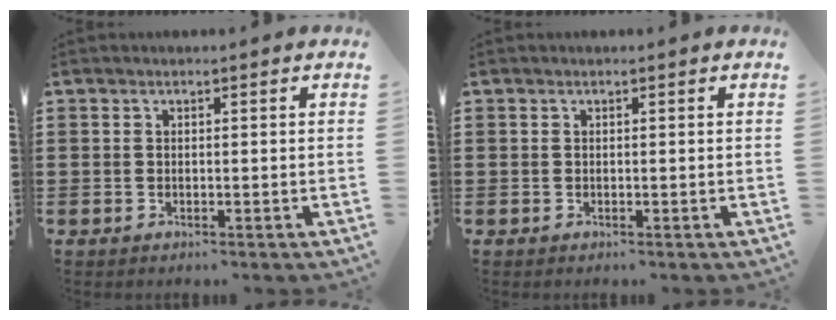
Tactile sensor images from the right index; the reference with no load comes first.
{"total": 0.0}